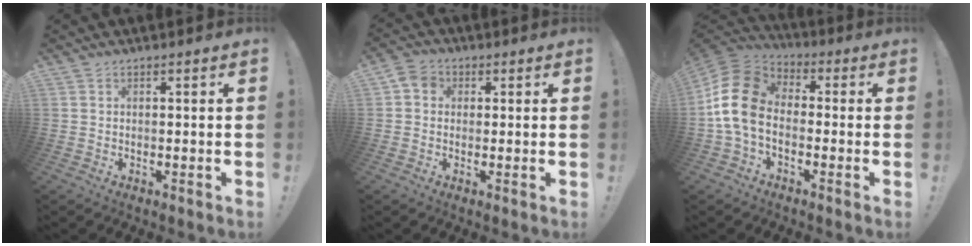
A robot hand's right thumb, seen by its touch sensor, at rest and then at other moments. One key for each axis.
{"total": 4.5, "fx": 0.6, "fy": 3.9, "fz": 2.1, "tx": -0.040, "ty": 0.010, "tz": 0.010}
{"total": 15.2, "fx": -1.6, "fy": 10.5, "fz": 10.9, "tx": -0.214, "ty": 0.026, "tz": -0.019}